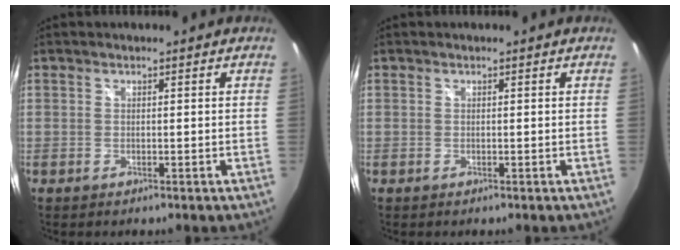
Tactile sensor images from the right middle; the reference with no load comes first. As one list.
[{"total": 0.0}]